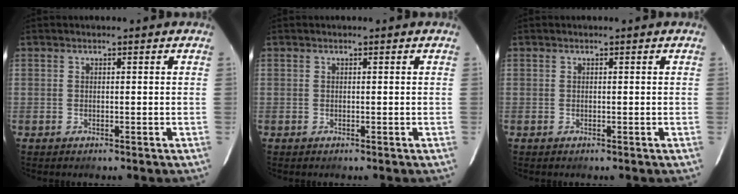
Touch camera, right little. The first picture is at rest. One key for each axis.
{"total": 0.0}
{"total": 0.0}